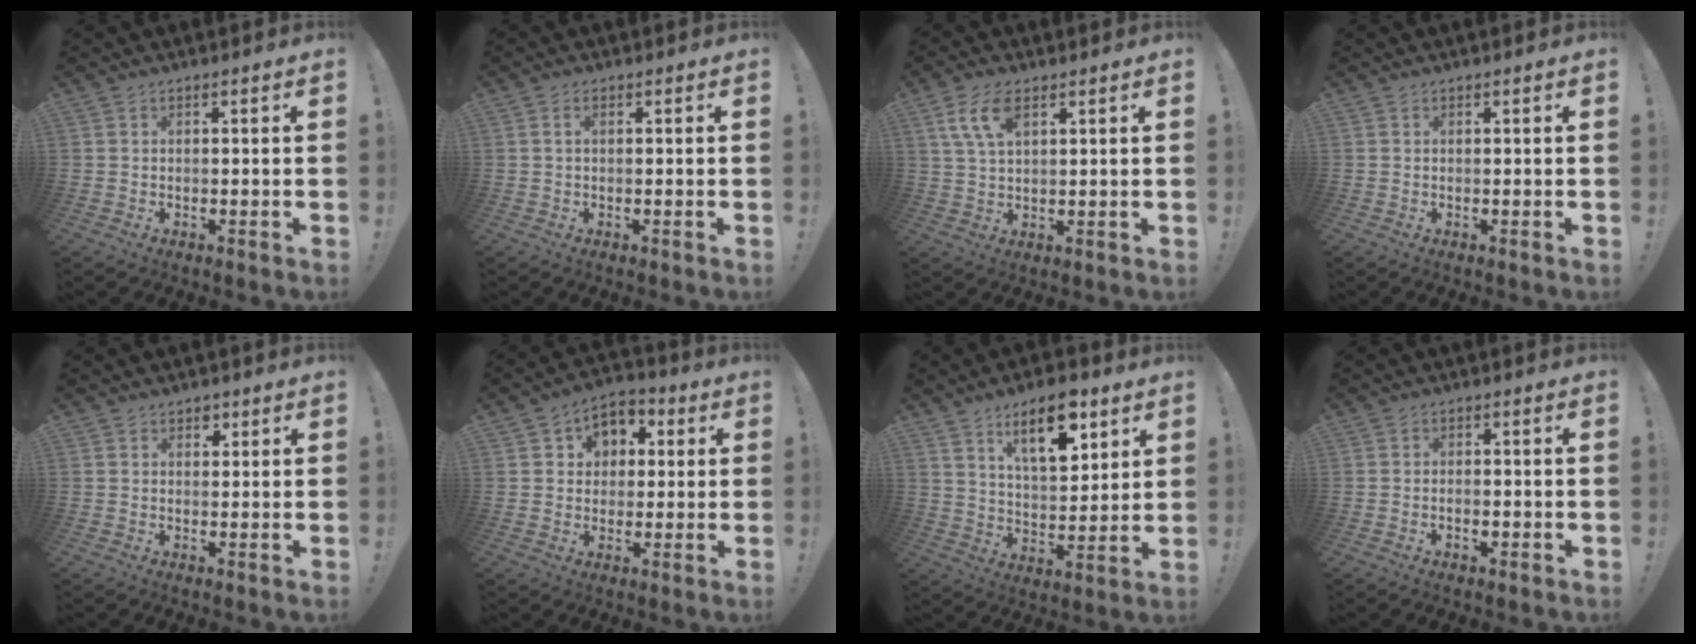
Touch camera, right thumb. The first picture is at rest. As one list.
[{"total": 1.2, "force": [0.2, 0.4, 1.1], "torque": [-0.024, 0.003, 0.003]}, {"total": 7.9, "force": [3.6, 3.5, 6.0], "torque": [-0.122, -0.002, 0.068]}, {"total": 0.0}, {"total": 2.3, "force": [1.4, 1.8, 0.7], "torque": [0.003, -0.009, 0.020]}, {"total": 7.2, "force": [1.5, 6.6, 2.5], "torque": [-0.027, -0.003, 0.032]}, {"total": 14.1, "force": [8.4, 6.0, 9.5], "torque": [-0.149, -0.031, 0.143]}, {"total": 1.7, "force": [-1.1, 0.8, 1.0], "torque": [-0.007, -0.002, -0.019]}]